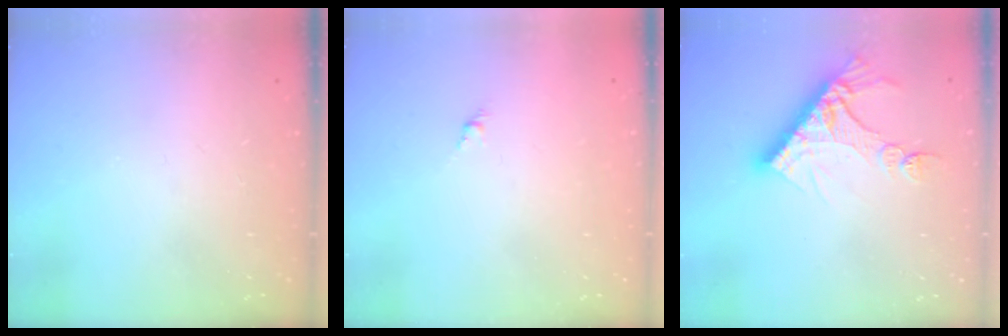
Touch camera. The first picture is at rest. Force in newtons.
{"total": 1.6, "press": 1.5, "slide": 0.5}
{"total": 11.6, "press": 11.5, "slide": 1.1}